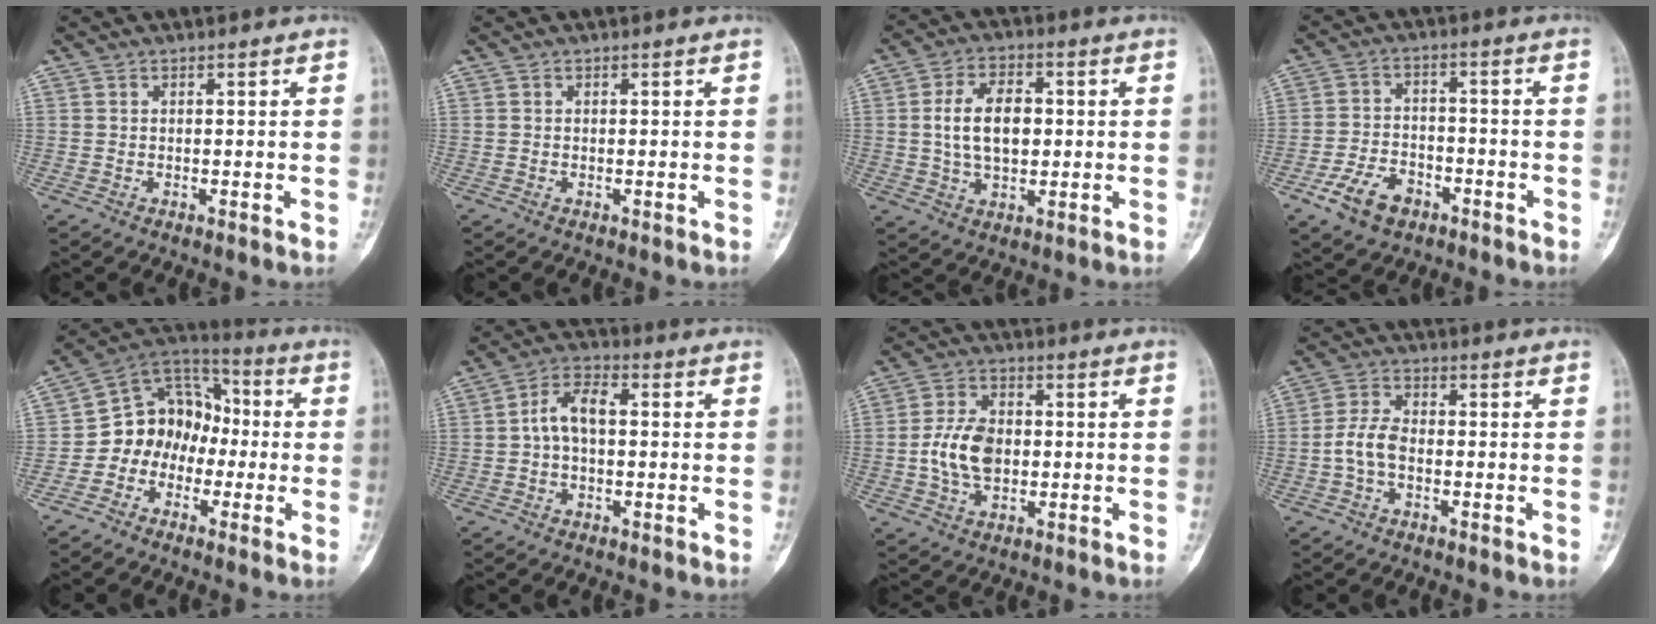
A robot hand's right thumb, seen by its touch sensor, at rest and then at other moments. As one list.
[{"total": 0.0}, {"total": 10.1, "force": [0.7, 6.2, 8.0], "torque": [-0.130, 0.007, 0.013]}, {"total": 9.0, "force": [-4.9, 5.6, 5.0], "torque": [-0.077, 0.028, -0.087]}, {"total": 12.1, "force": [-3.1, 10.2, 5.7], "torque": [-0.051, 0.070, -0.073]}, {"total": 7.1, "force": [0.2, 4.1, 5.8], "torque": [-0.100, 0.026, -0.007]}, {"total": 9.1, "force": [-0.7, 6.1, 6.8], "torque": [-0.120, 0.010, -0.015]}, {"total": 5.4, "force": [-1.4, 3.2, 4.1], "torque": [-0.080, 0.018, -0.032]}]